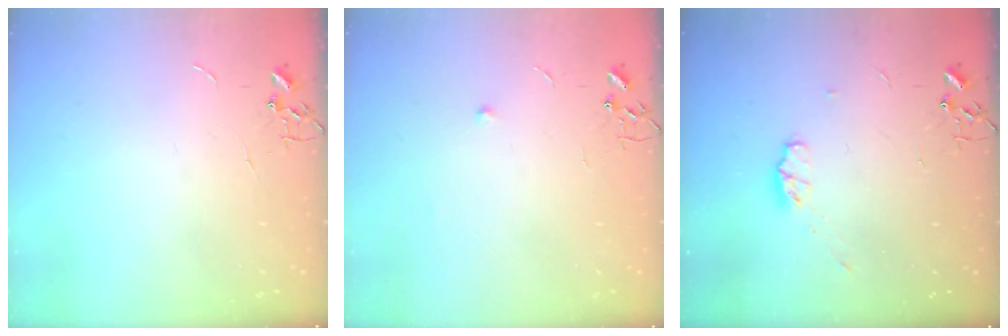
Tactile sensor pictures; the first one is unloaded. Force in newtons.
{"total": 4.9, "press": 4.7, "slide": 1.1}
{"total": 4.6, "press": 4.6, "slide": 0.6}